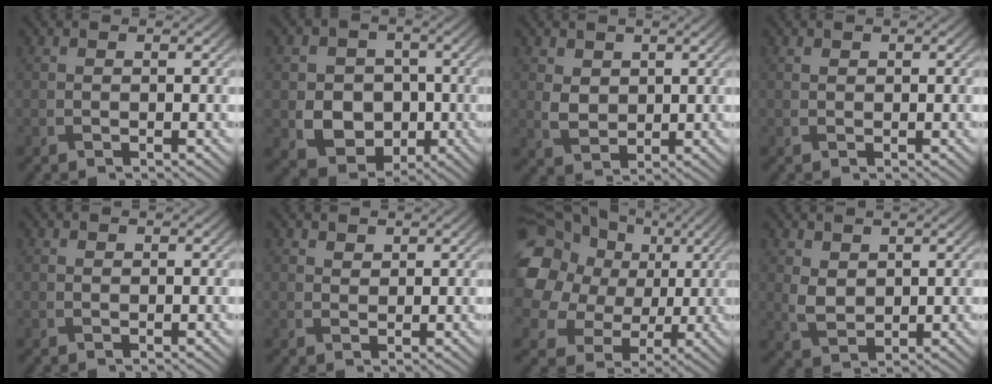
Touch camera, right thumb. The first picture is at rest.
{"total": 8.0, "force": [-1.4, 6.9, 3.9], "torque": [-0.082, -0.016, -0.038]}
{"total": 3.0, "force": [1.1, 2.3, 1.6], "torque": [-0.045, -0.004, 0.022]}
{"total": 0.0}
{"total": 0.0}
{"total": 1.4, "force": [1.1, 0.8, 0.3], "torque": [-0.007, -0.003, 0.022]}
{"total": 16.8, "force": [6.1, 13.0, 8.7], "torque": [-0.237, 0.049, 0.096]}
{"total": 3.0, "force": [1.2, 2.1, 1.8], "torque": [-0.048, -0.004, 0.028]}